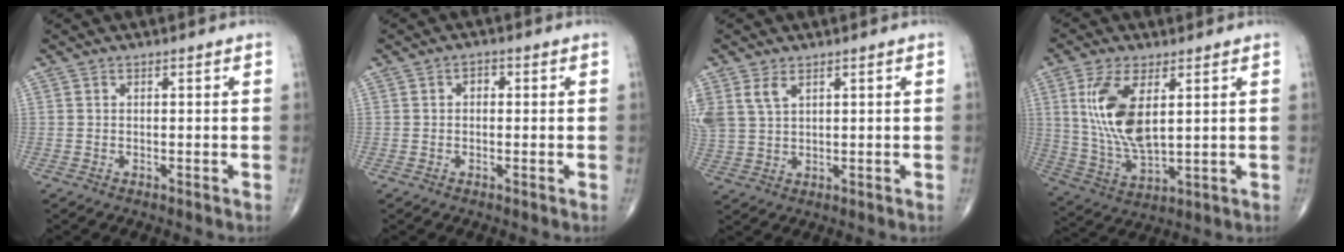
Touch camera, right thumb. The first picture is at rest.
{"total": 1.6, "force": [0.2, 1.2, 1.1], "torque": [-0.006, 0.007, -0.002]}
{"total": 6.0, "force": [3.1, 3.4, 3.8], "torque": [-0.088, -0.001, 0.074]}
{"total": 13.2, "force": [3.6, 5.8, 11.3], "torque": [-0.233, -0.021, 0.082]}